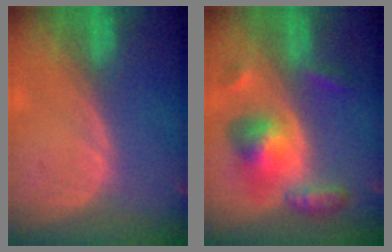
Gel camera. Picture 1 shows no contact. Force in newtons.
{"total": 8.2, "press": 8.2, "slide": 0.6}